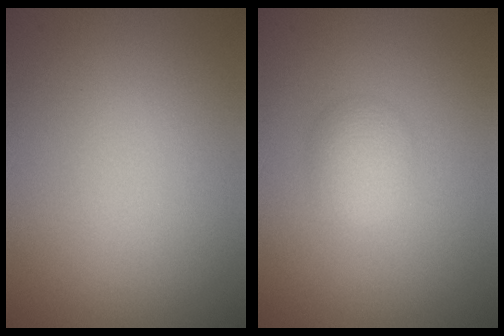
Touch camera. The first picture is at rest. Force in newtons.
{"total": 2.1, "press": 2.1, "slide": 0.1}